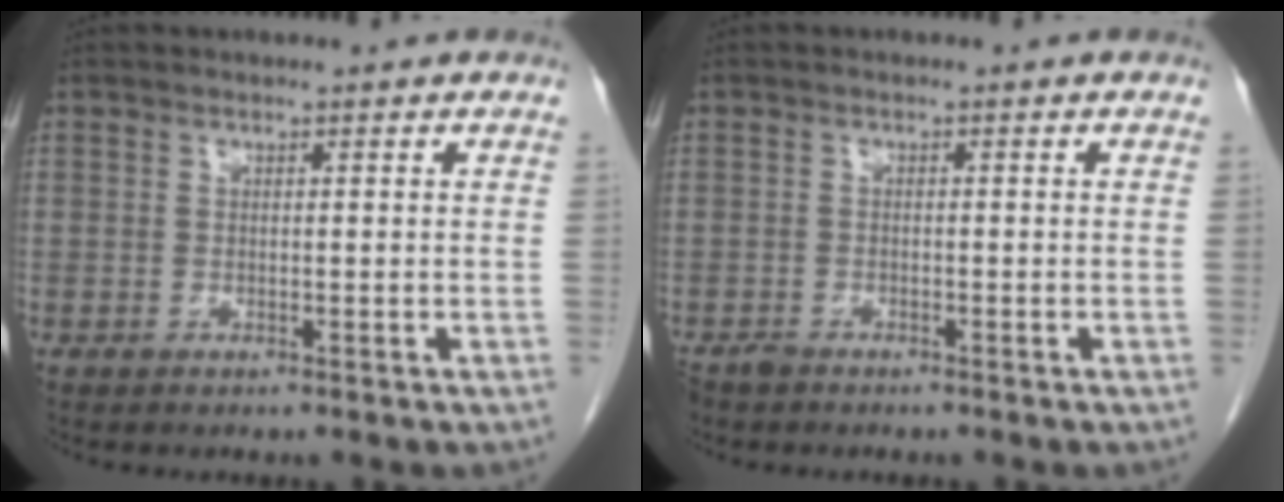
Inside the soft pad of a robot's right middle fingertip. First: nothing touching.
{"total": 1.5, "force": [-1.3, 0.6, 0.4], "torque": [-0.011, -0.002, -0.021]}